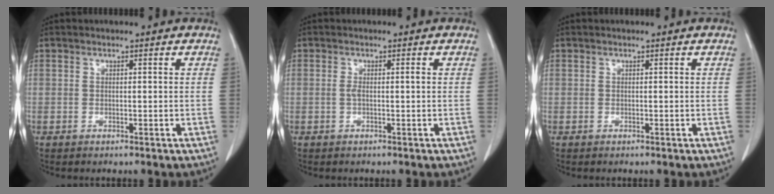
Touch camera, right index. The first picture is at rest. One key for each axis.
{"total": 1.2, "fx": -0.1, "fy": 0.0, "fz": 1.2, "tx": -0.024, "ty": 0.000, "tz": 0.000}
{"total": 0.0}